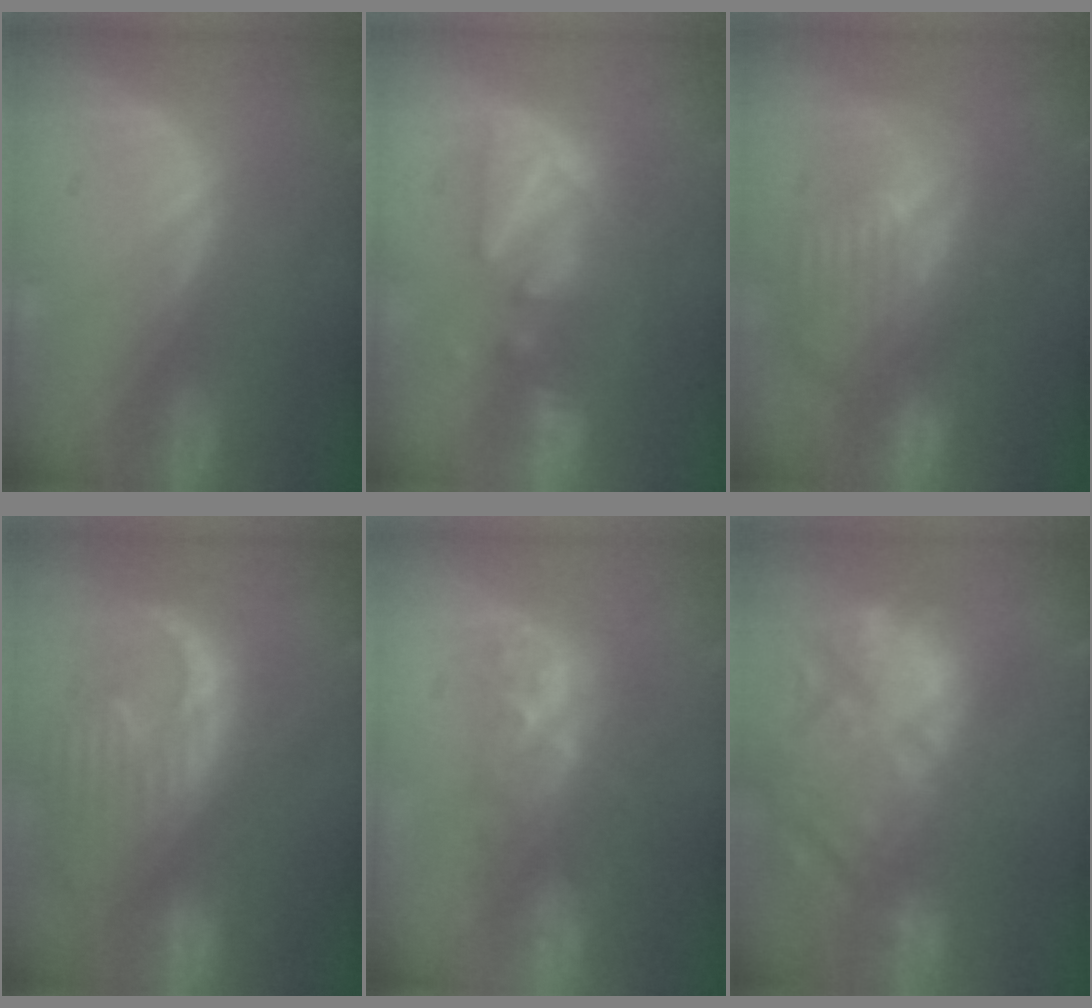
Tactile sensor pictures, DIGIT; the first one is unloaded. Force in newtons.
{"total": 8.2, "press": 7.5, "slide": 3.1}
{"total": 11.2, "press": 9.8, "slide": 5.6}
{"total": 13.3, "press": 11.5, "slide": 6.7}
{"total": 8.5, "press": 7.3, "slide": 4.2}
{"total": 15.2, "press": 13.0, "slide": 7.9}